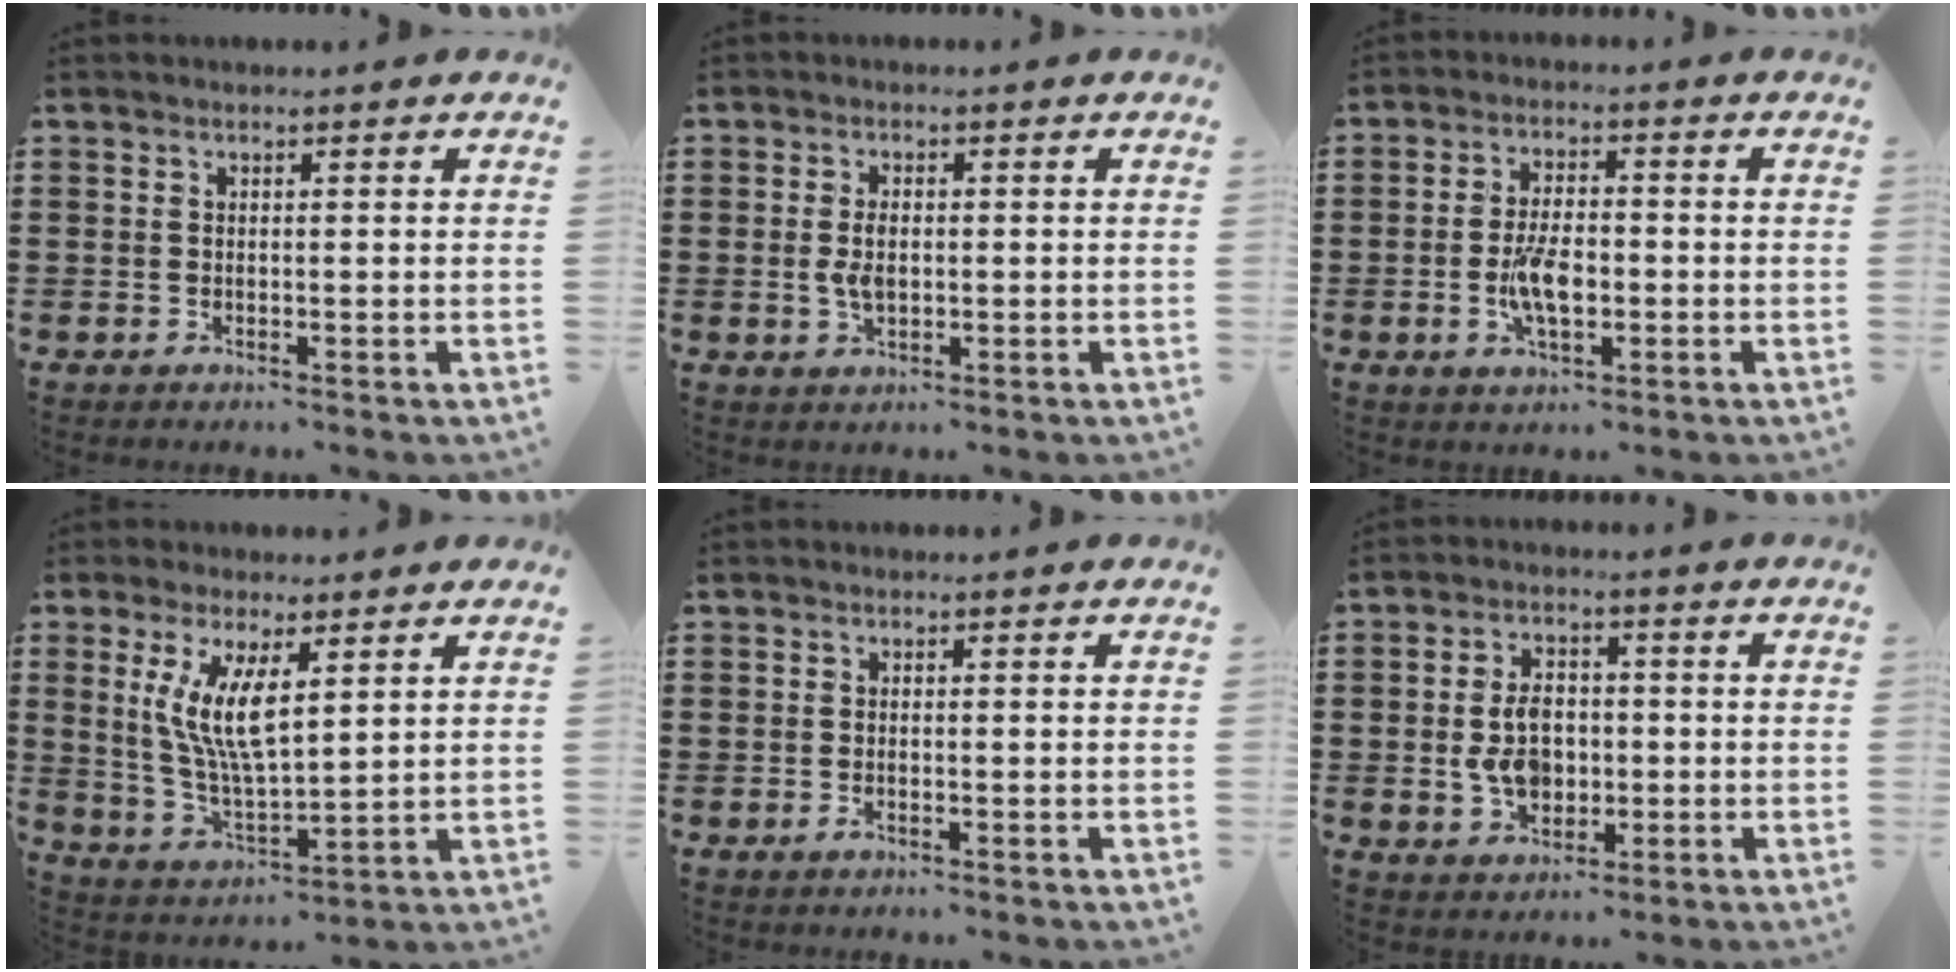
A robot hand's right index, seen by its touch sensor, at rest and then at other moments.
{"total": 3.4, "force": [-0.1, 1.8, 2.8], "torque": [-0.070, -0.002, -0.007]}
{"total": 6.3, "force": [-1.4, 2.8, 5.5], "torque": [-0.122, -0.003, -0.030]}
{"total": 8.5, "force": [2.7, 2.6, 7.6], "torque": [-0.160, -0.001, 0.046]}
{"total": 0.7, "force": [-0.4, 0.2, 0.5], "torque": [-0.012, -0.008, -0.004]}
{"total": 6.7, "force": [-0.6, 4.5, 4.9], "torque": [-0.103, 0.003, -0.015]}